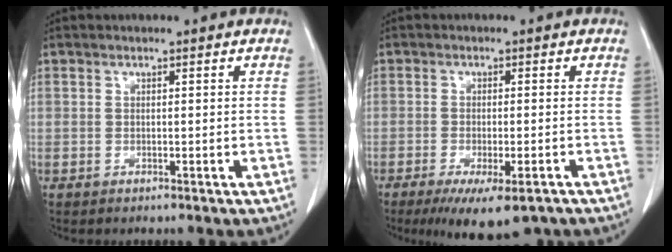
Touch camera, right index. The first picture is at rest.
{"total": 10.1, "force": [-7.0, 2.4, 6.8], "torque": [-0.095, -0.018, -0.103]}